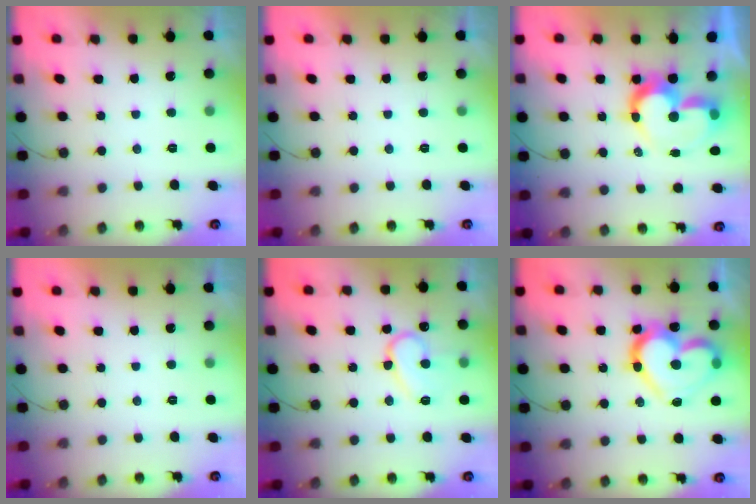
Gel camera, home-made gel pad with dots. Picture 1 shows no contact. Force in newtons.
{"total": 1.7, "press": 1.7, "slide": 0.0}
{"total": 12.2, "press": 12.1, "slide": 1.0}
{"total": 1.8, "press": 1.8, "slide": 0.1}
{"total": 12.0, "press": 12.0, "slide": 1.2}
{"total": 19.7, "press": 19.7, "slide": 1.5}